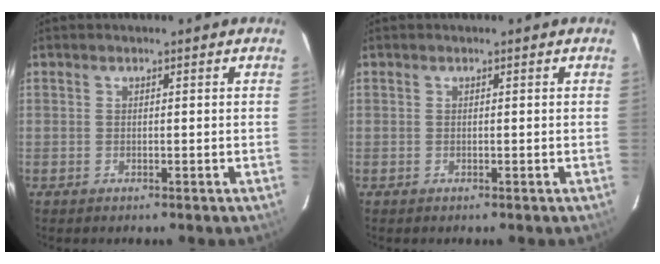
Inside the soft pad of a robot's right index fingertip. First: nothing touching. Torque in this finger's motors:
{"motor_torque": [-0.03, 0.02, 0.00, 0.00]}